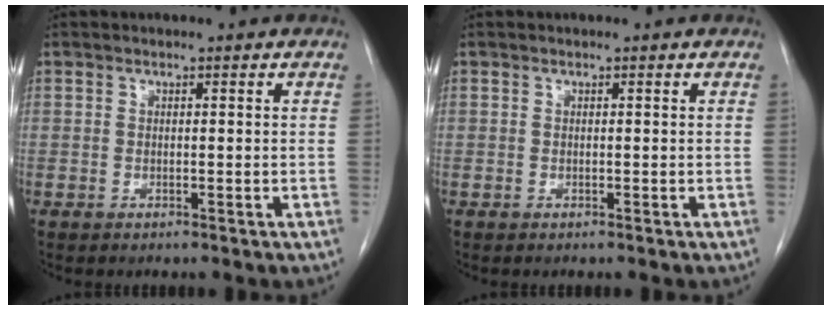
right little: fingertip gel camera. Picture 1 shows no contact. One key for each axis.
{"total": 0.0}